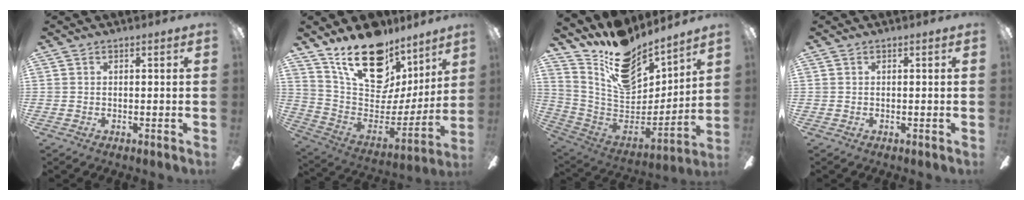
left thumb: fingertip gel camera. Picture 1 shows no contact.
{"total": 23.2, "force": [15.7, 12.0, 12.0], "torque": [-0.184, -0.104, 0.287]}
{"total": 15.6, "force": [11.9, 7.6, 6.6], "torque": [-0.125, -0.092, 0.214]}
{"total": 0.0}